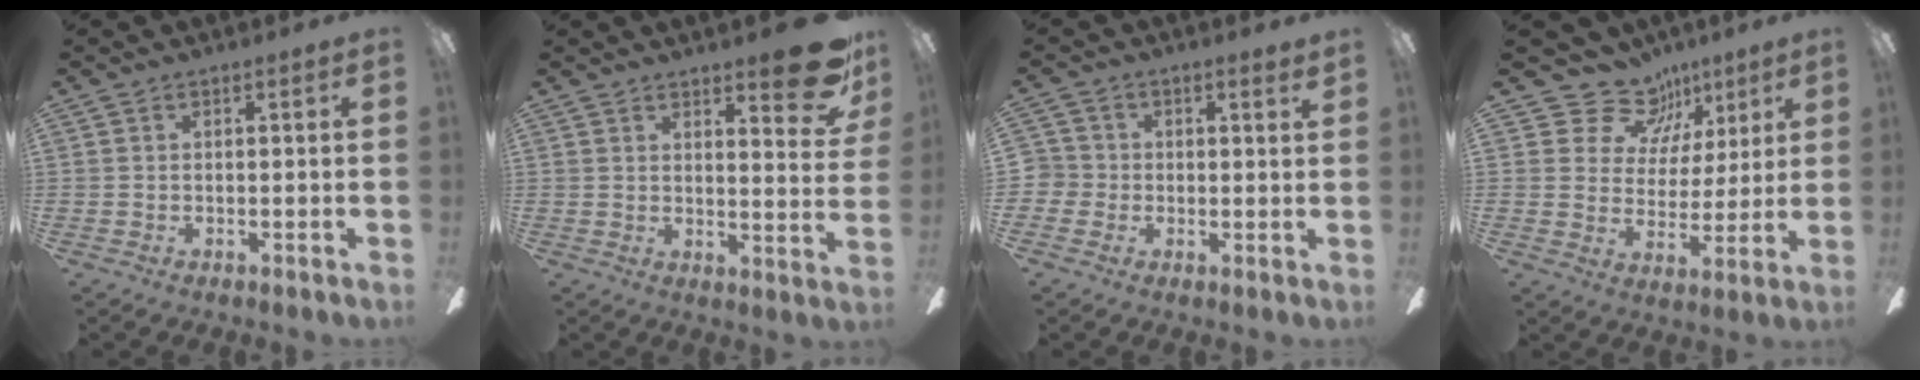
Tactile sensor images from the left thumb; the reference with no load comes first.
{"total": 12.1, "force": [8.3, 3.1, 8.2], "torque": [-0.103, -0.055, 0.139]}
{"total": 3.0, "force": [0.4, 2.9, 0.8], "torque": [-0.014, 0.007, 0.006]}
{"total": 13.5, "force": [9.0, 9.3, 4.0], "torque": [-0.072, -0.052, 0.171]}